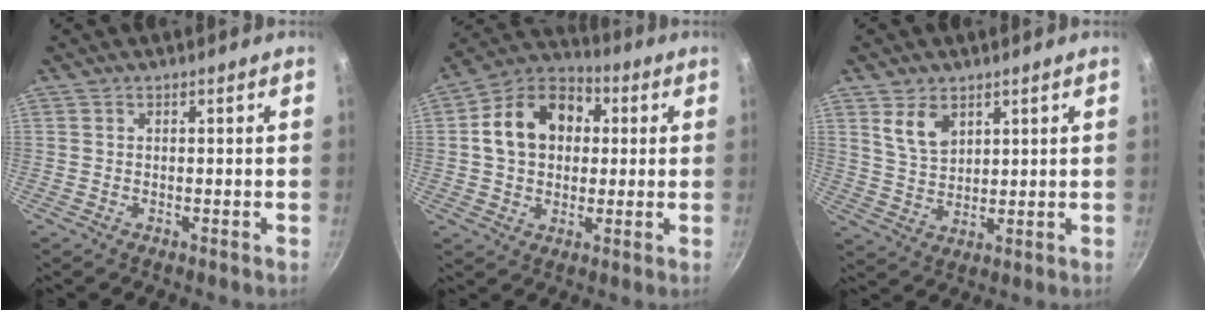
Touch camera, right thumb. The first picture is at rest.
{"total": 14.9, "force": [2.3, 11.4, 9.3], "torque": [-0.131, 0.031, 0.022]}
{"total": 6.5, "force": [3.4, 4.0, 3.8], "torque": [-0.056, -0.020, 0.071]}